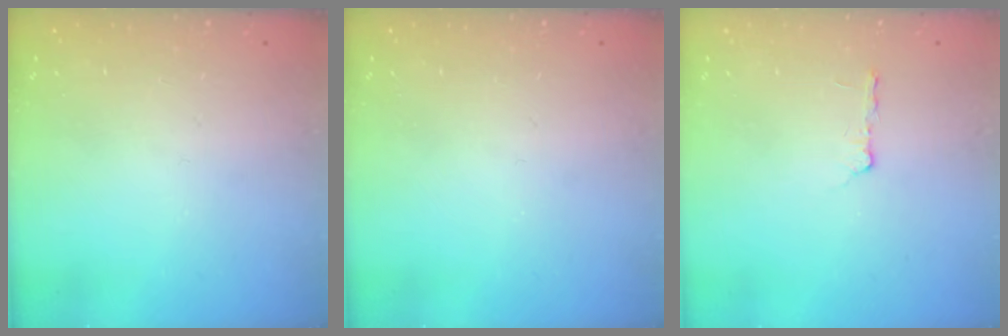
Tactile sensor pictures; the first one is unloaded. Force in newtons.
{"total": 0.0}
{"total": 2.4, "press": 2.3, "slide": 0.4}